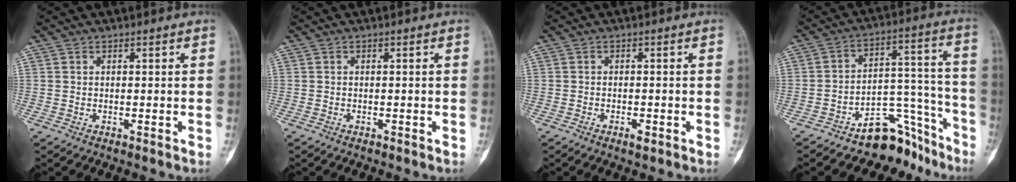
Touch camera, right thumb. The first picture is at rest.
{"total": 0.0}
{"total": 1.5, "force": [-0.8, 0.8, 1.0], "torque": [-0.014, 0.001, -0.015]}
{"total": 12.1, "force": [-9.7, 6.1, 4.0], "torque": [-0.007, 0.138, -0.149]}